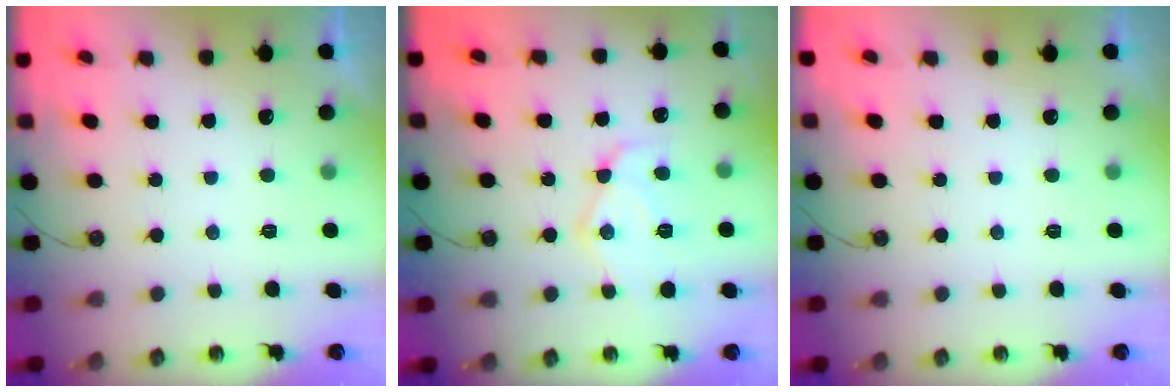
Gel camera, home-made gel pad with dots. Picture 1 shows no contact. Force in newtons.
{"total": 14.7, "press": 14.7, "slide": 1.0}
{"total": 0.0}